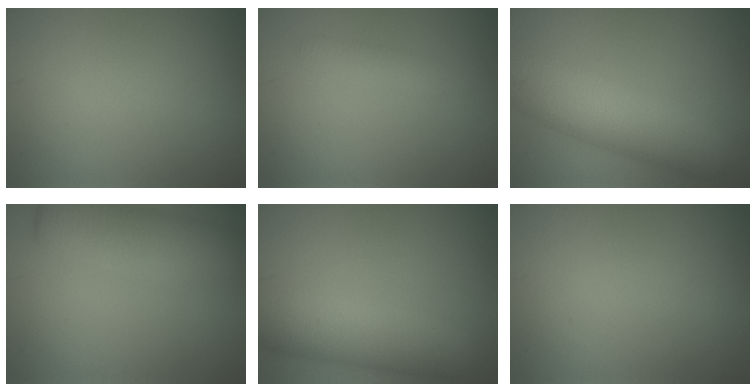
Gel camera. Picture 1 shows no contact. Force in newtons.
{"total": 1.6, "press": 1.6, "slide": 0.0}
{"total": 7.0, "press": 7.0, "slide": 0.1}
{"total": 5.6, "press": 5.5, "slide": 0.3}
{"total": 6.3, "press": 6.3, "slide": 0.4}
{"total": 0.0}